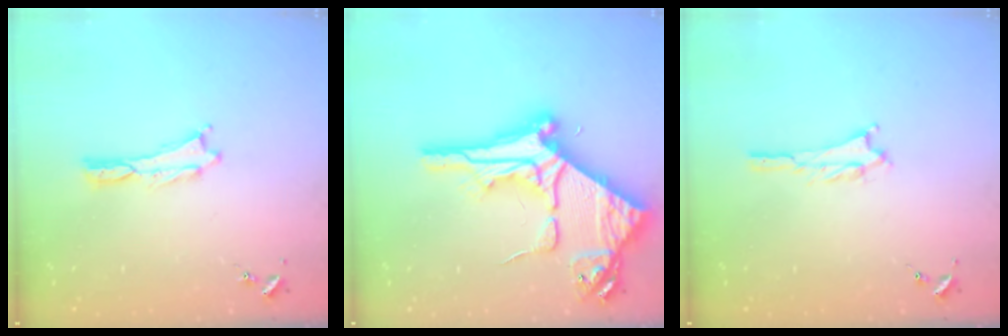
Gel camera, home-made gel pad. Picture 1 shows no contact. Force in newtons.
{"total": 13.6, "press": 13.5, "slide": 1.1}
{"total": 1.2, "press": 1.2, "slide": 0.2}